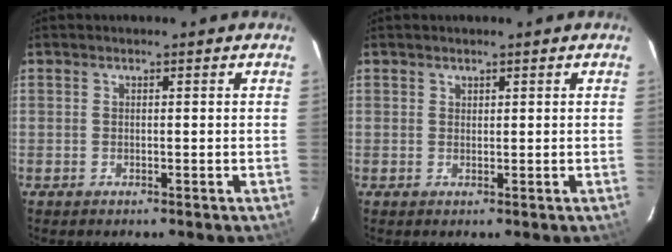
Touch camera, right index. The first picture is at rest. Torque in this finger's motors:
{"motor_torque": [-0.05, 0.04, 0.02, -0.01]}